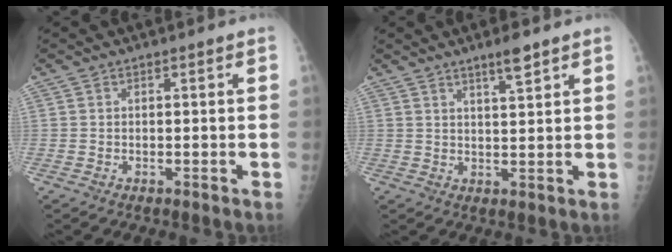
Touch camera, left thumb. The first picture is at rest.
{"total": 4.2, "force": [2.9, 0.5, 2.9], "torque": [-0.046, -0.019, 0.051]}